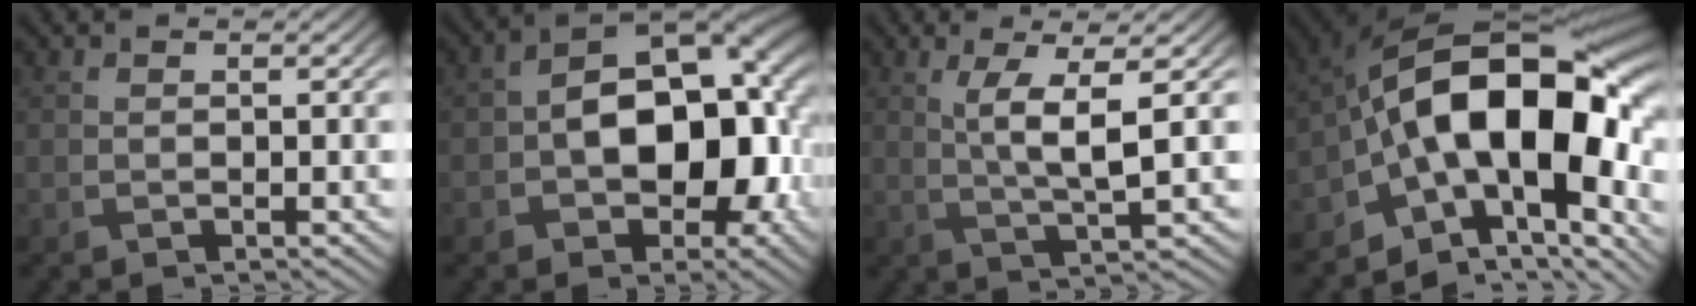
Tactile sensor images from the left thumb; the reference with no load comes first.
{"total": 14.4, "force": [-0.7, 9.0, 11.2], "torque": [-0.164, -0.008, -0.004]}
{"total": 4.9, "force": [1.1, 0.8, 4.7], "torque": [-0.099, 0.004, 0.025]}
{"total": 18.0, "force": [-3.0, 10.3, 14.5], "torque": [-0.215, 0.015, -0.060]}